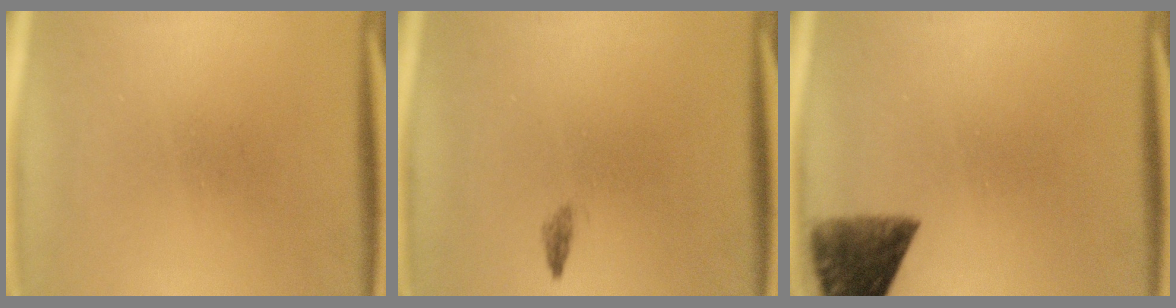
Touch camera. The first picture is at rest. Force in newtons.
{"total": 0.8}
{"total": 8.4}